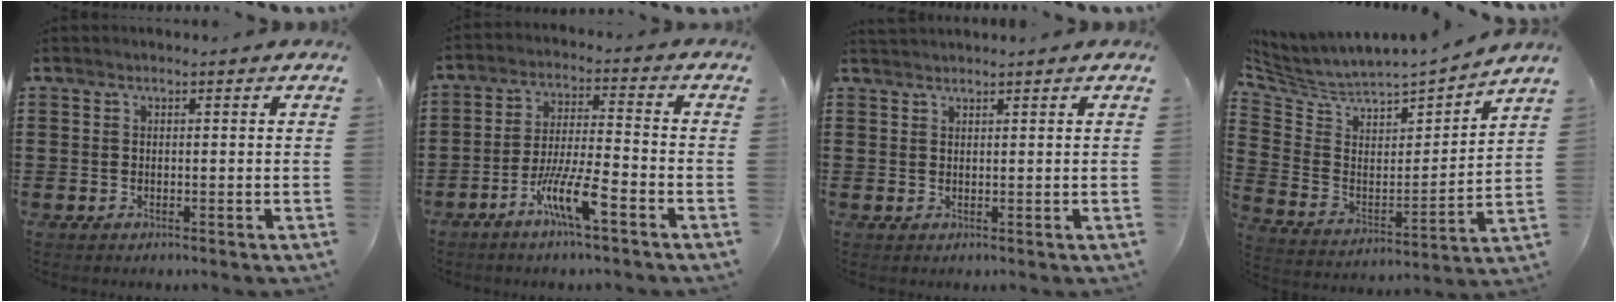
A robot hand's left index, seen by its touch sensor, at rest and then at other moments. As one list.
[{"total": 8.5, "force": [-5.1, 1.2, 6.7], "torque": [-0.139, -0.004, -0.098]}, {"total": 1.1, "force": [1.0, 0.0, 0.2], "torque": [-0.005, 0.000, 0.021]}, {"total": 3.0, "force": [2.7, 1.2, 0.1], "torque": [-0.030, -0.042, 0.038]}]